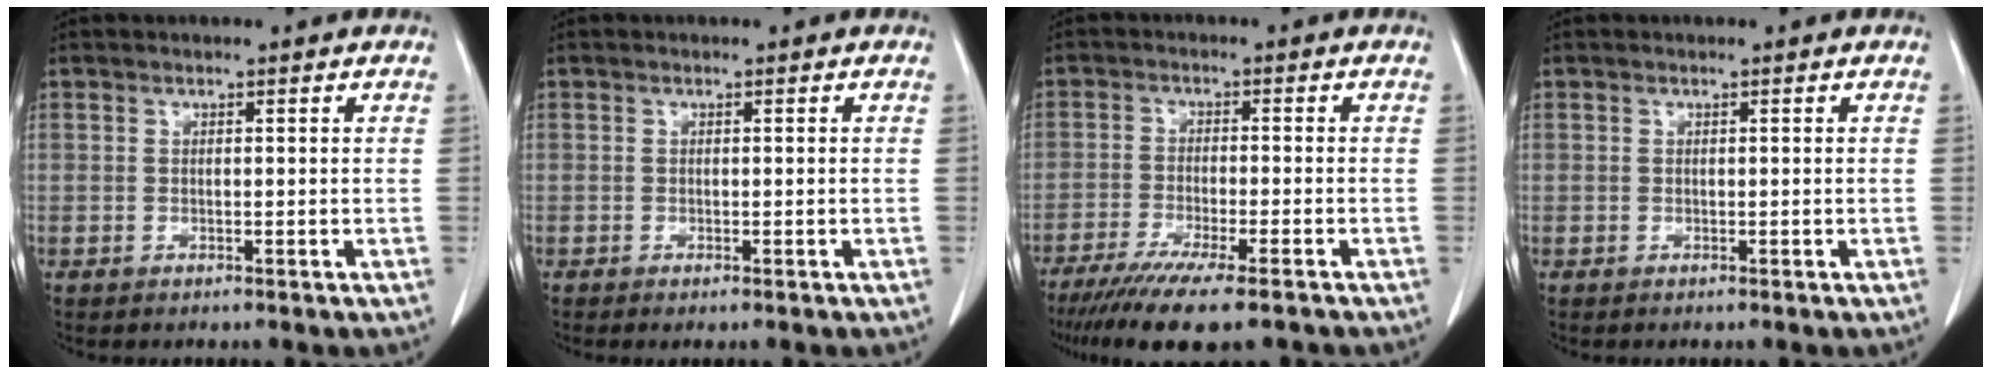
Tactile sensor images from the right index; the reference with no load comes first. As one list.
[{"total": 0.7, "force": [-0.5, 0.0, 0.6], "torque": [-0.014, -0.003, -0.007]}, {"total": 13.5, "force": [-10.6, 1.2, 8.3], "torque": [-0.131, -0.035, -0.165]}, {"total": 0.0}]